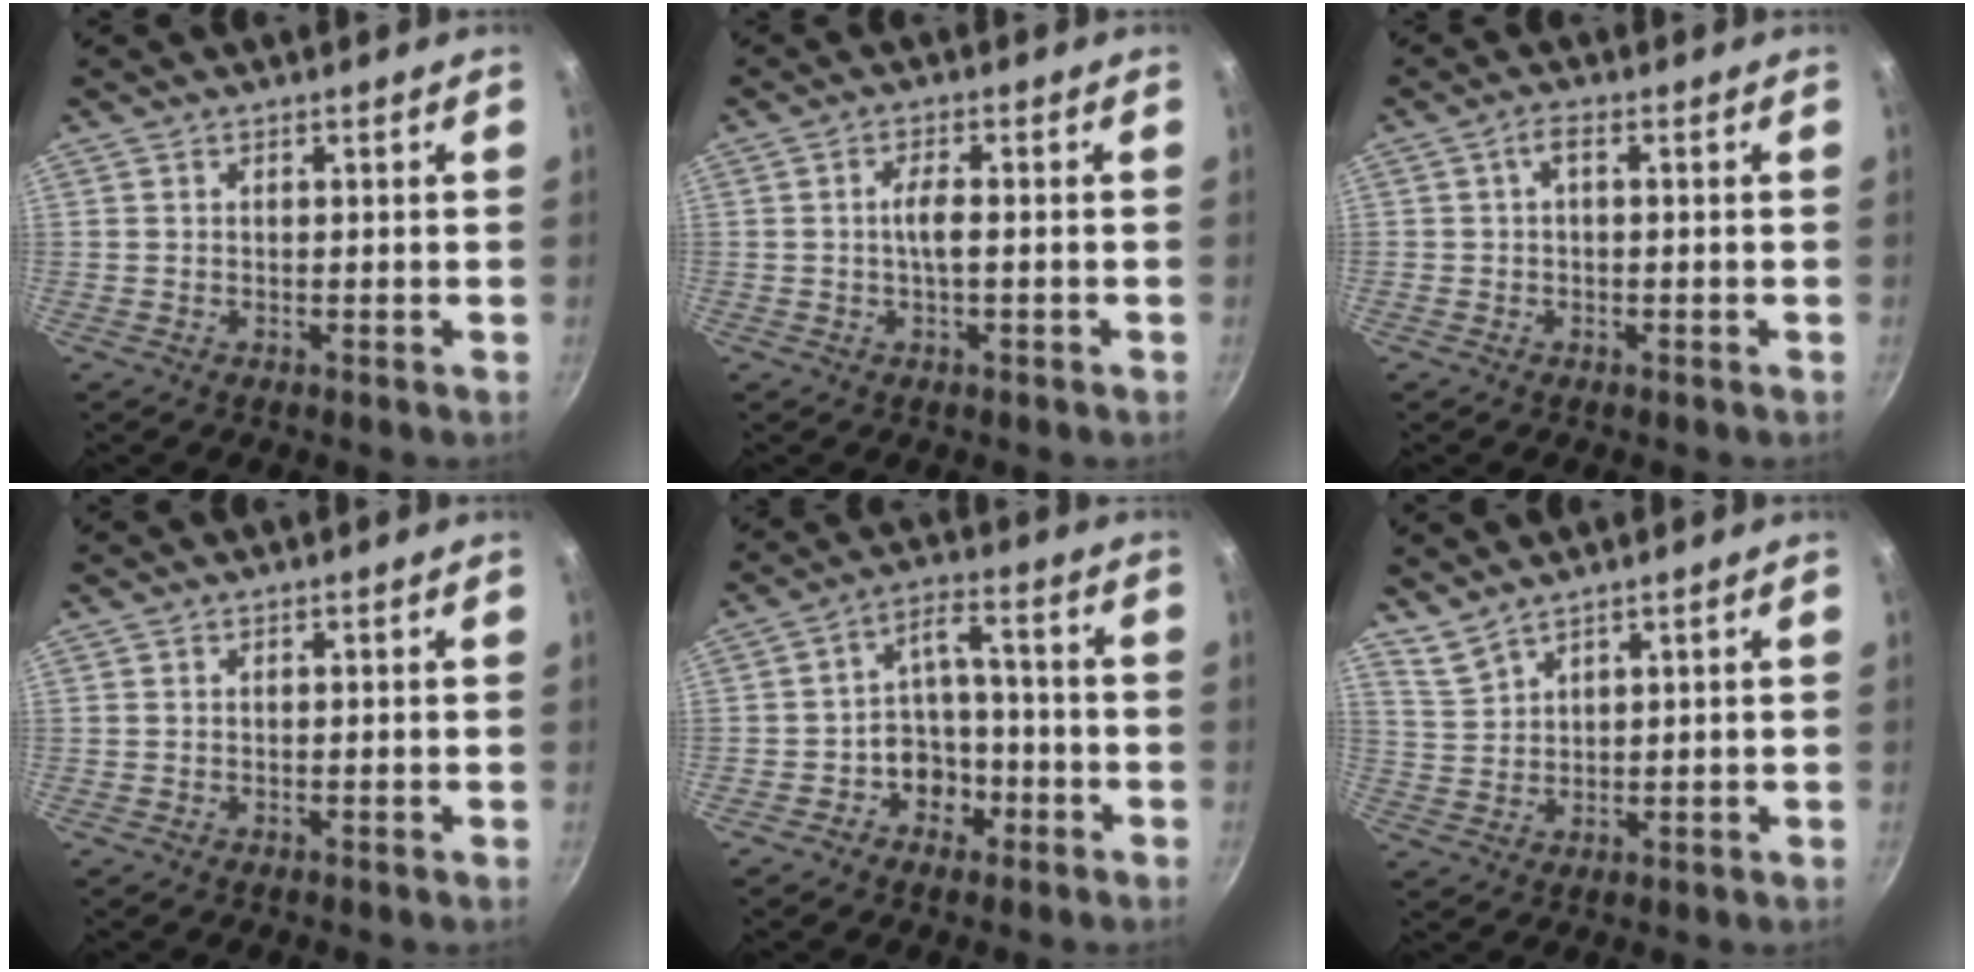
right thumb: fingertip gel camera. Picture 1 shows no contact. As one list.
[{"total": 3.2, "force": [-0.4, 0.9, 3.0], "torque": [-0.062, 0.009, -0.011]}, {"total": 2.3, "force": [0.0, 1.0, 2.1], "torque": [-0.048, 0.009, -0.002]}, {"total": 0.0}, {"total": 7.8, "force": [-3.5, 5.8, 3.8], "torque": [-0.025, 0.046, -0.052]}, {"total": 3.7, "force": [3.5, 0.9, 1.2], "torque": [-0.023, -0.017, 0.079]}]